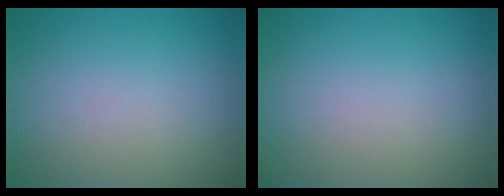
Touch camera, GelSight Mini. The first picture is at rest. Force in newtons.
{"total": 0.0}